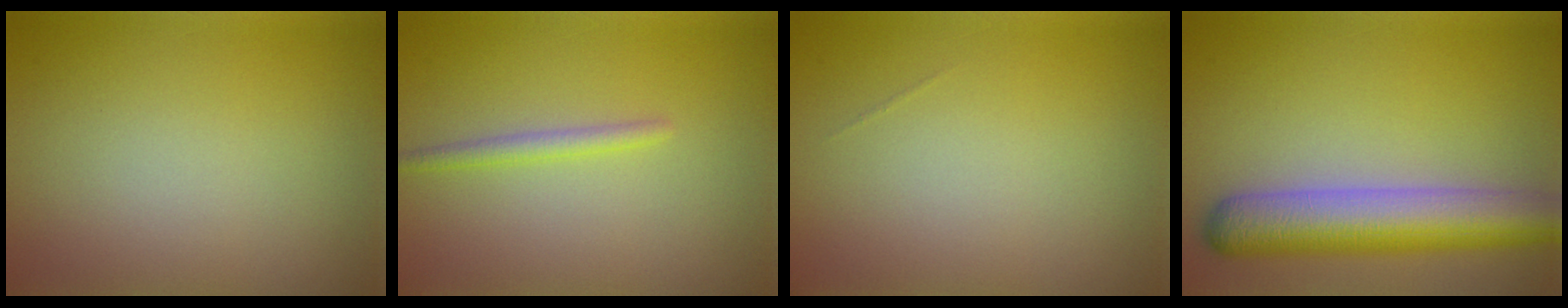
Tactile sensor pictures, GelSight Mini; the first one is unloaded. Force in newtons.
{"total": 1.4, "press": 1.4, "slide": 0.0}
{"total": 0.0}
{"total": 7.7, "press": 7.7, "slide": 0.3}